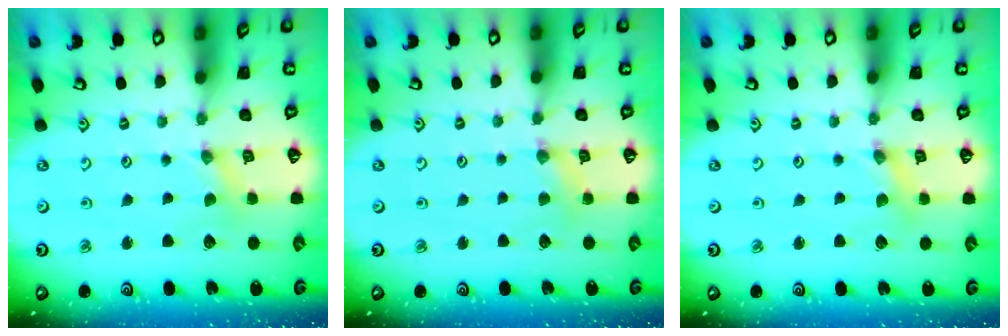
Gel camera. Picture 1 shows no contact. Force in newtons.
{"total": 2.7, "press": 2.7, "slide": 0.3}
{"total": 1.9, "press": 1.9, "slide": 0.3}